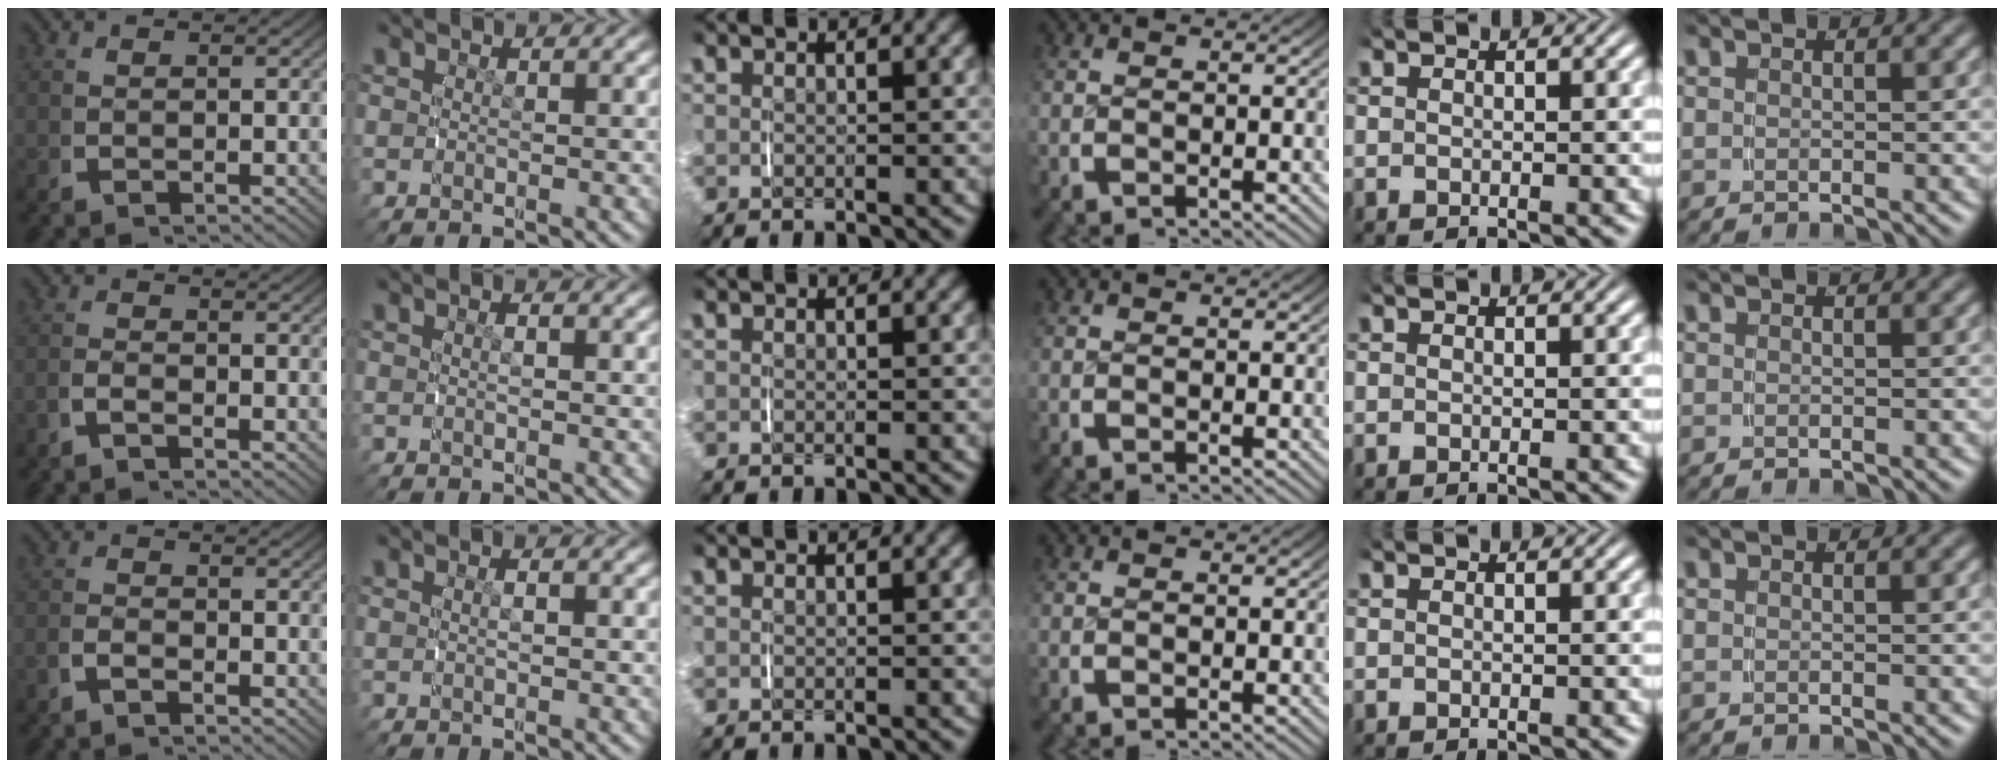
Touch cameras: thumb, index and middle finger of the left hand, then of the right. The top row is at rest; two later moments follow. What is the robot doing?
{"motion": "lift_and_place", "object": "pen bag"}